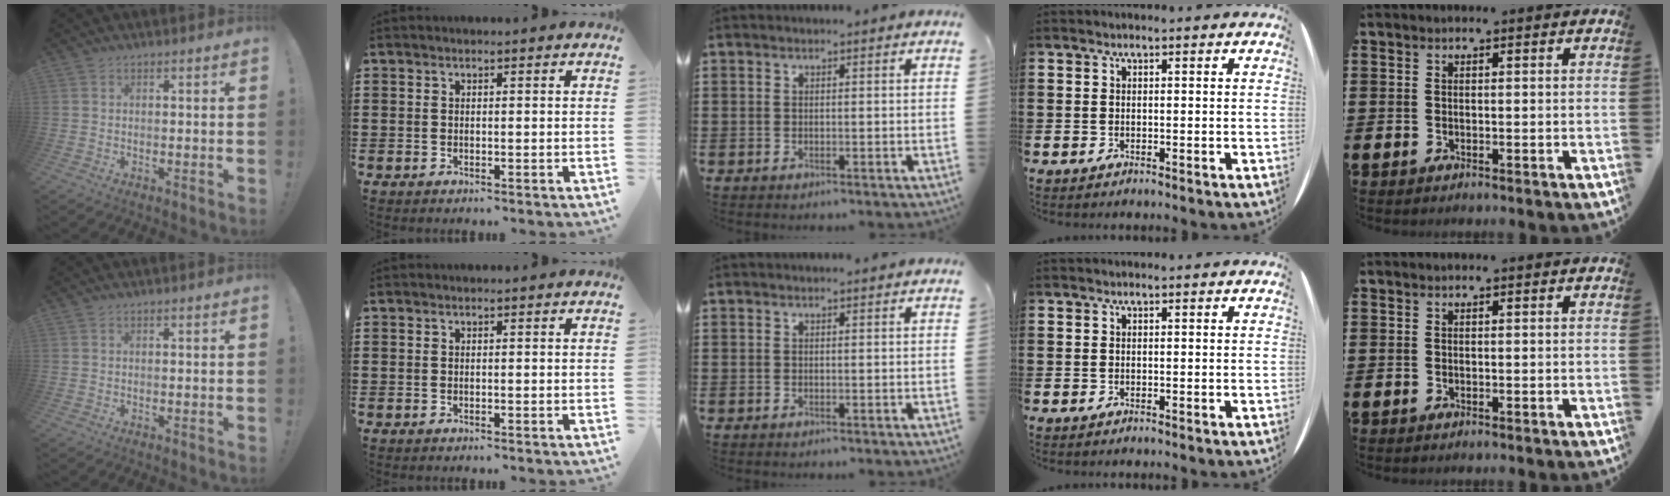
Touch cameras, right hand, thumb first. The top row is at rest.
{}